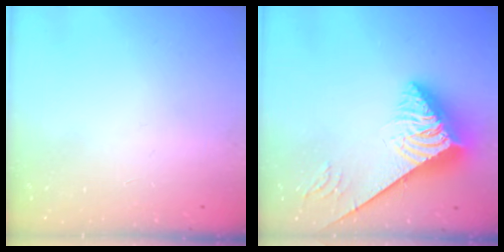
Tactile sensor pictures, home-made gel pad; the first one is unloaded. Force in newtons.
{"total": 7.7, "press": 7.7, "slide": 1.0}